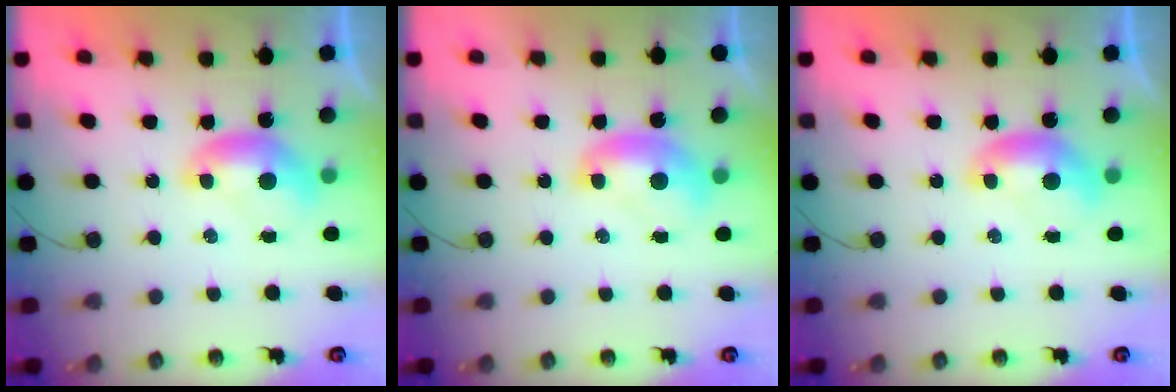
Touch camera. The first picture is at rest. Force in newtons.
{"total": 1.6, "press": 1.5, "slide": 0.1}
{"total": 0.0}